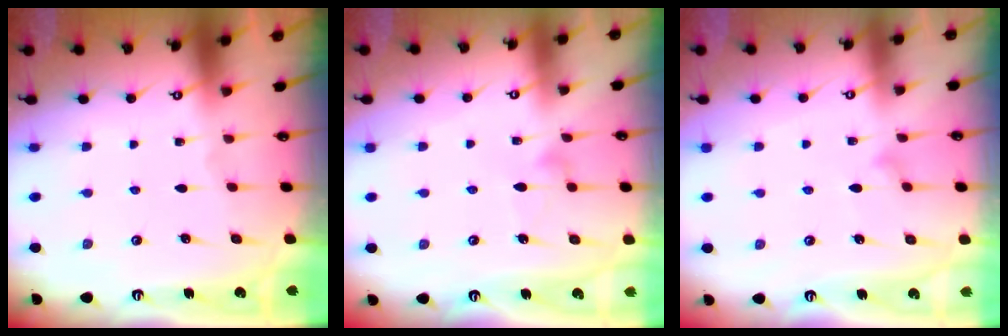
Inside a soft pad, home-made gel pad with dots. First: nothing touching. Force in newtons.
{"total": 7.7, "press": 7.7, "slide": 0.5}
{"total": 7.9, "press": 7.9, "slide": 0.3}